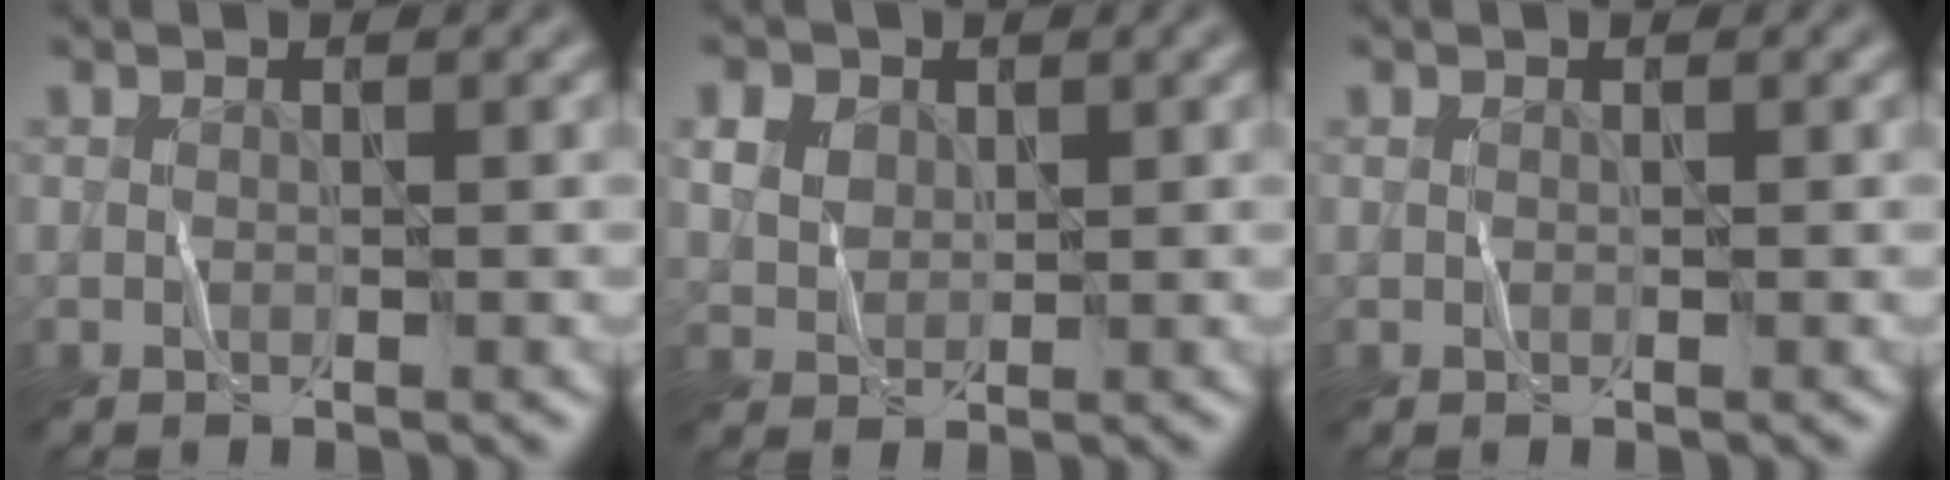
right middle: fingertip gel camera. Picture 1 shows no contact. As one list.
[{"total": 2.4, "force": [1.4, 1.8, 0.6], "torque": [-0.026, 0.009, 0.017]}, {"total": 0.0}]